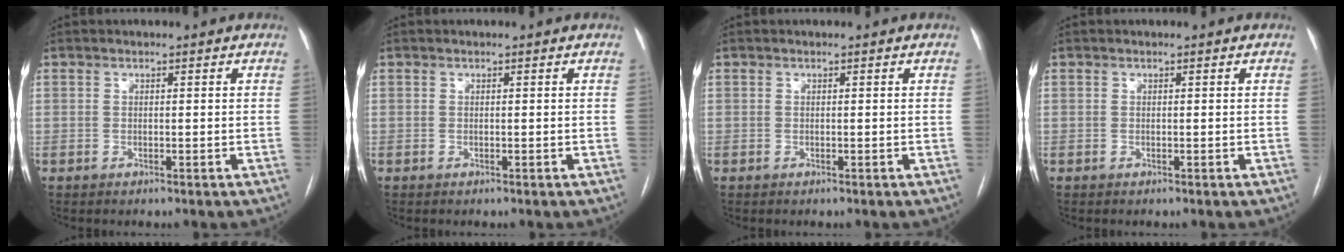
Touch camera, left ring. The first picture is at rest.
{"total": 0.0}
{"total": 0.0}
{"total": 0.0}